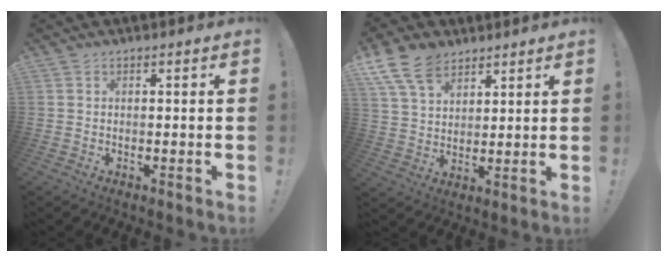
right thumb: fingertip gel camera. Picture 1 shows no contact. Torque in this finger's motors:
{"motor_torque": [-0.71, 1.42, 0.93, 0.70, 0.03]}